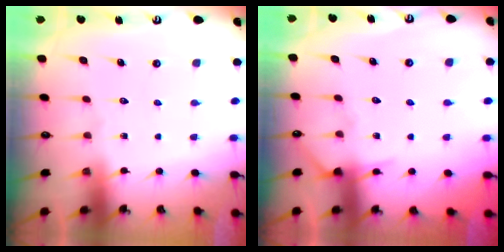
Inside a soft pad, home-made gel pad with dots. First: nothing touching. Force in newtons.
{"total": 5.2, "press": 5.1, "slide": 0.7}